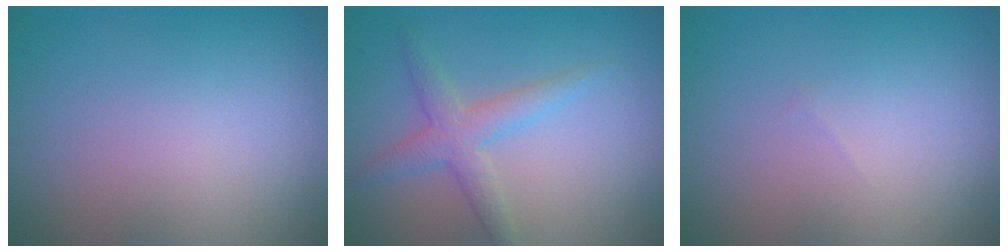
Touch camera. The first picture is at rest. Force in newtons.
{"total": 2.9, "press": 2.9, "slide": 0.3}
{"total": 0.0}